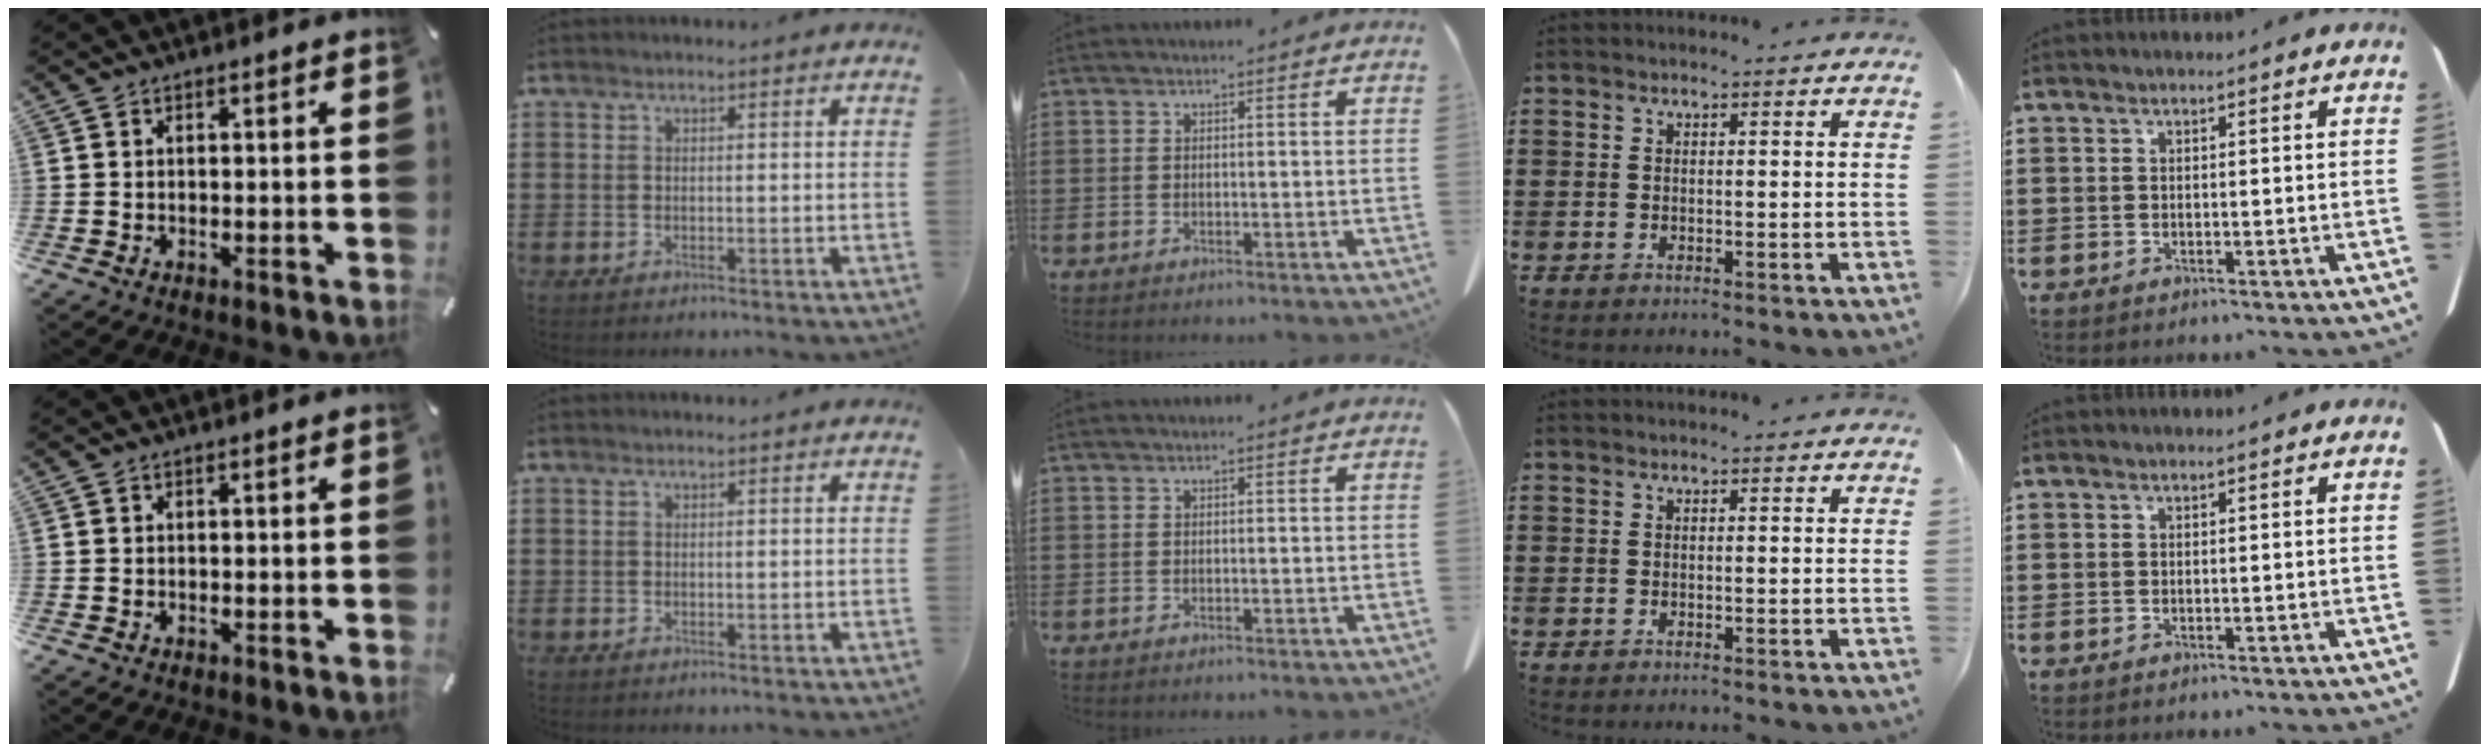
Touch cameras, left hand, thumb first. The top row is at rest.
{}